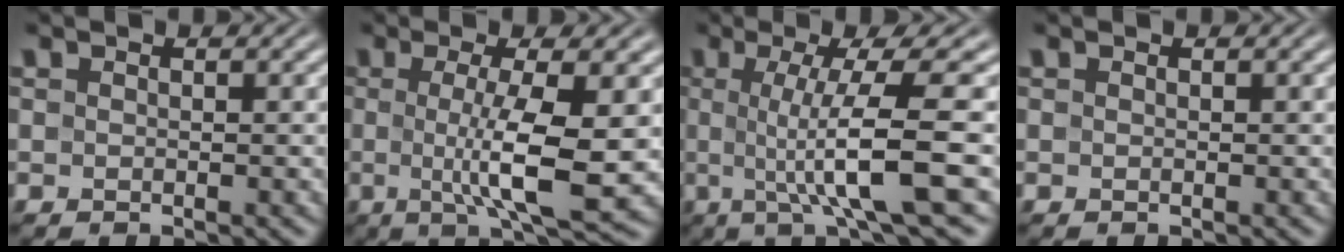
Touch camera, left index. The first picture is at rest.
{"total": 7.0, "force": [-0.3, 1.3, 6.9], "torque": [-0.118, -0.010, -0.003]}
{"total": 8.8, "force": [-0.4, 1.6, 8.7], "torque": [-0.126, -0.001, -0.006]}
{"total": 0.0}